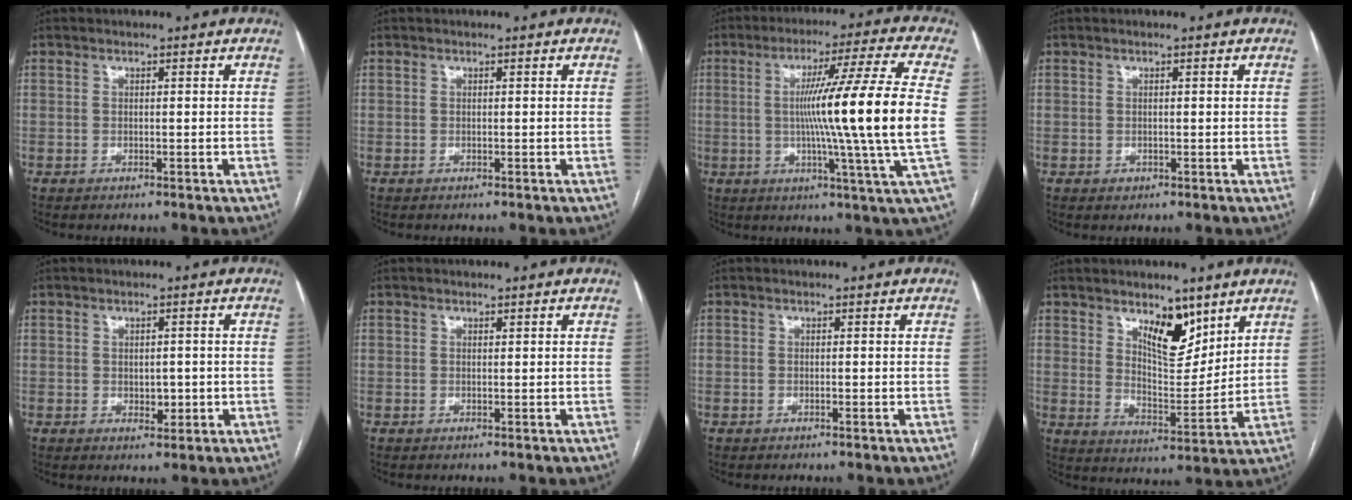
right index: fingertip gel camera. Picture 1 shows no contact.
{"total": 0.0}
{"total": 17.9, "force": [-0.2, -2.9, 17.6], "torque": [-0.272, -0.012, -0.019]}
{"total": 0.8, "force": [-0.1, 0.8, 0.2], "torque": [-0.001, 0.002, 0.001]}
{"total": 2.6, "force": [-0.3, 1.7, 2.0], "torque": [-0.025, -0.001, 0.002]}
{"total": 0.0}
{"total": 0.0}
{"total": 8.6, "force": [5.5, 3.4, 5.7], "torque": [-0.090, -0.011, 0.097]}